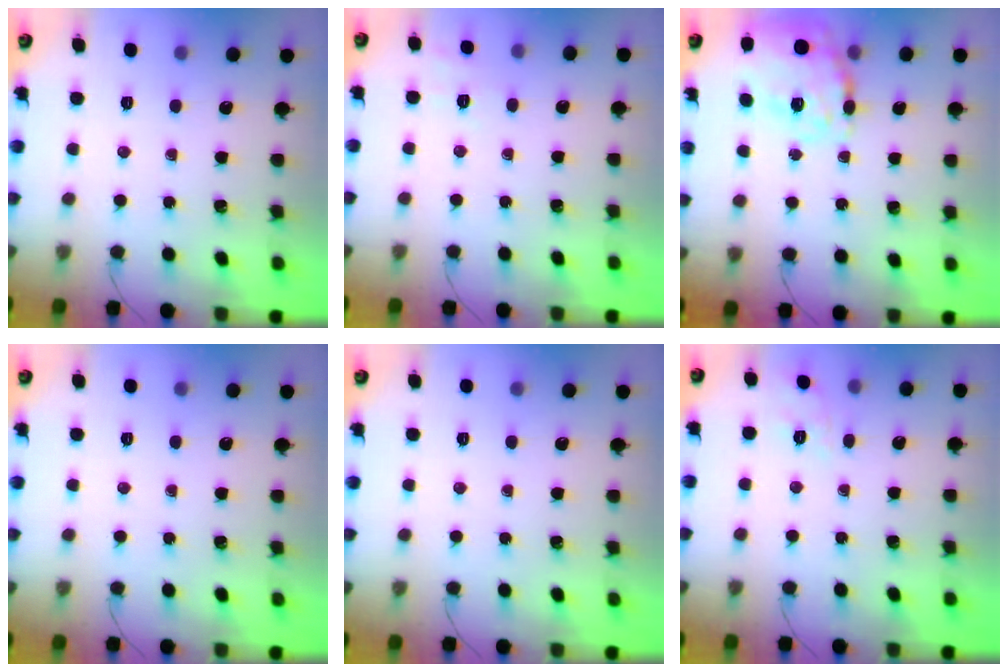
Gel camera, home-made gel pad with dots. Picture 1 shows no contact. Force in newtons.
{"total": 2.6, "press": 1.9, "slide": 1.8}
{"total": 25.8, "press": 25.5, "slide": 4.3}
{"total": 0.0}
{"total": 0.0}
{"total": 1.9, "press": 0.3, "slide": 1.8}